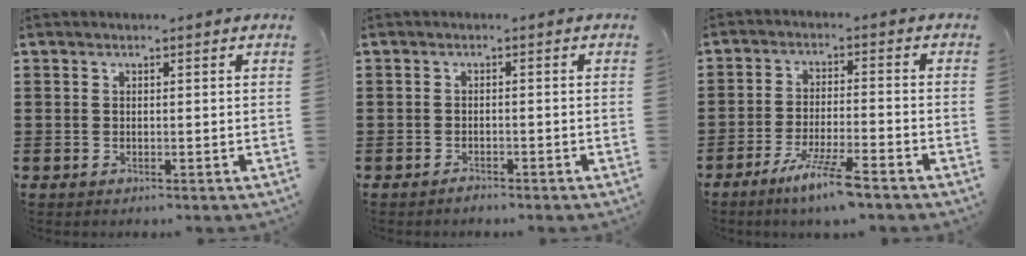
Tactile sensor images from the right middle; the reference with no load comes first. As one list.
[{"total": 1.0, "force": [-0.9, 0.2, 0.2], "torque": [-0.007, -0.001, -0.019]}, {"total": 6.5, "force": [-4.9, 0.2, 4.4], "torque": [-0.088, -0.012, -0.088]}]